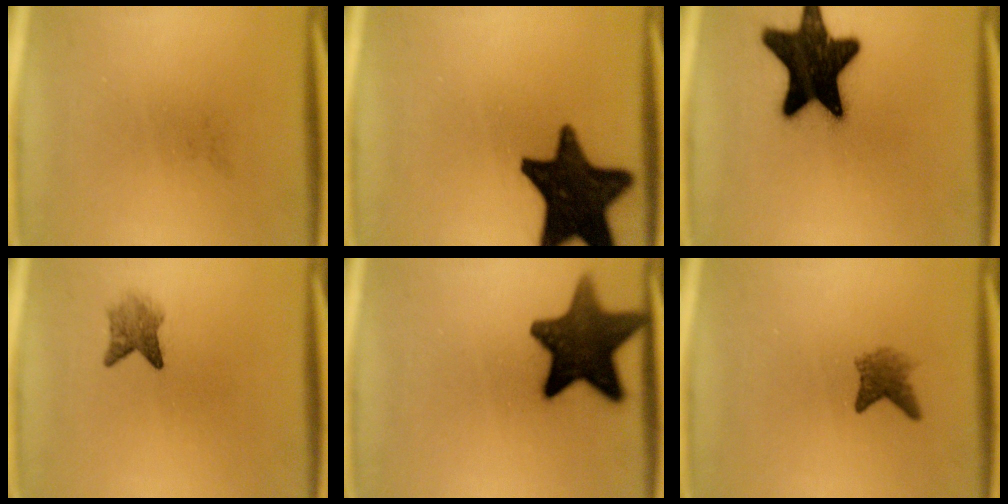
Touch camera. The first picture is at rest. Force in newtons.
{"total": 18.5}
{"total": 20.2}
{"total": 2.8}
{"total": 14.8}
{"total": 2.7}